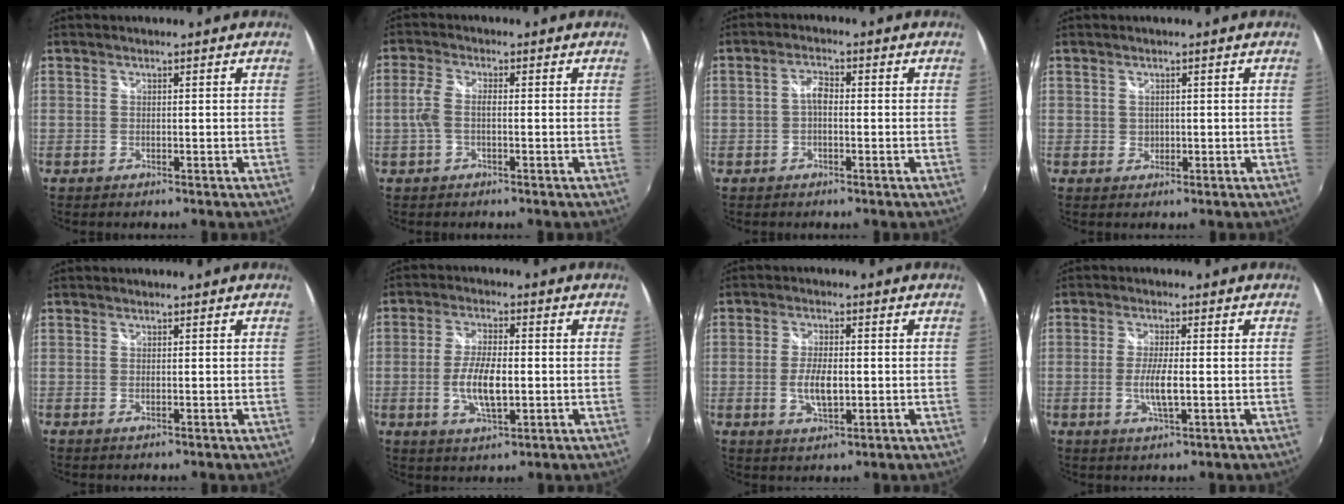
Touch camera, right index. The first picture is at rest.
{"total": 3.6, "force": [-0.7, 1.4, 3.2], "torque": [-0.073, 0.004, -0.013]}
{"total": 2.5, "force": [-0.5, 1.3, 2.0], "torque": [-0.042, 0.010, -0.012]}
{"total": 1.2, "force": [0.2, 1.1, 0.2], "torque": [0.002, 0.001, 0.003]}
{"total": 0.0}
{"total": 8.2, "force": [-1.3, 3.1, 7.5], "torque": [-0.148, -0.005, -0.023]}
{"total": 5.8, "force": [-0.9, 2.5, 5.1], "torque": [-0.102, -0.006, -0.015]}
{"total": 4.9, "force": [-0.9, 0.9, 4.8], "torque": [-0.094, -0.009, -0.016]}